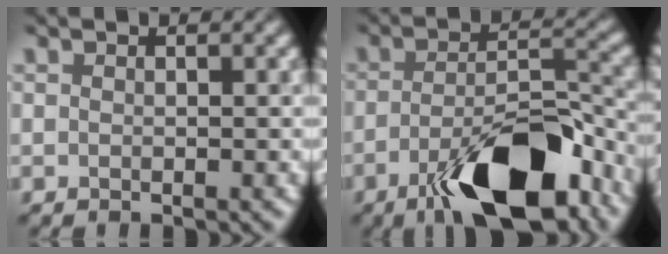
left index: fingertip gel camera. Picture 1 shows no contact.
{"total": 10.7, "force": [-6.8, 3.5, 7.5], "torque": [-0.120, -0.004, -0.100]}